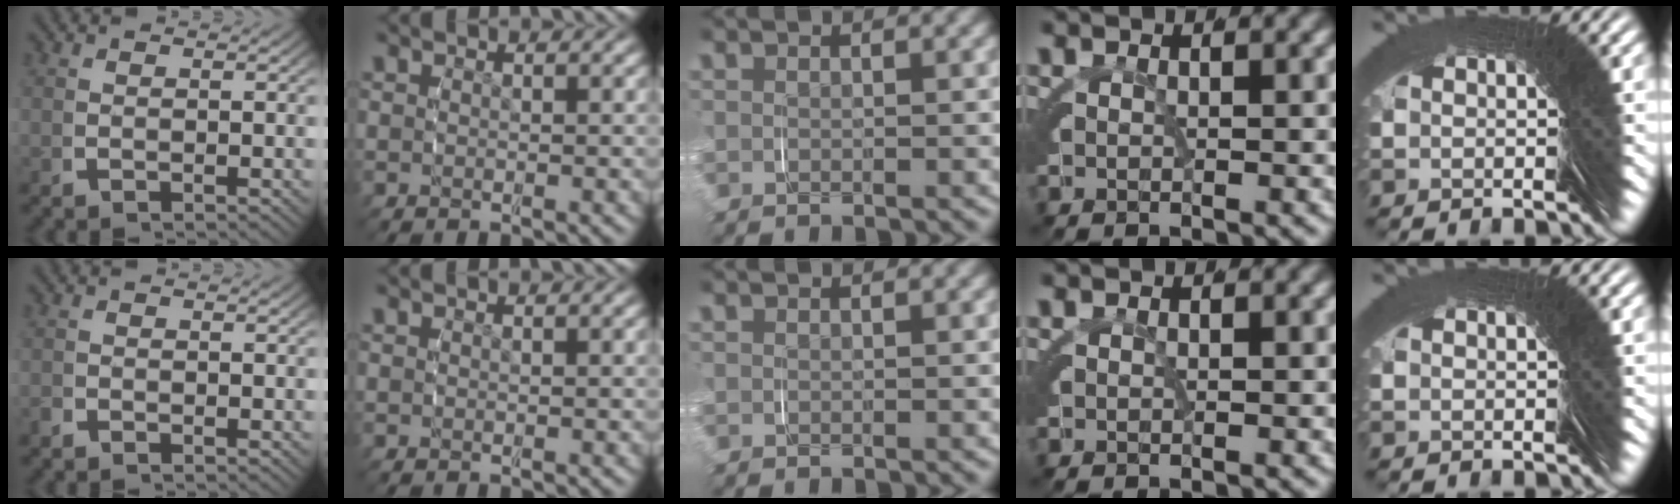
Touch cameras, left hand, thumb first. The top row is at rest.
{"thumb": {"total": 0.6, "force": [-0.6, 0.0, 0.0], "torque": [0.002, 0.001, -0.015]}}